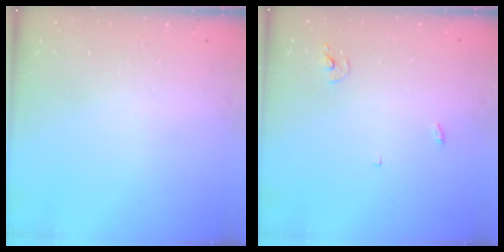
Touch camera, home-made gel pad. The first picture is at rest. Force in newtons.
{"total": 2.9, "press": 2.9, "slide": 0.2}